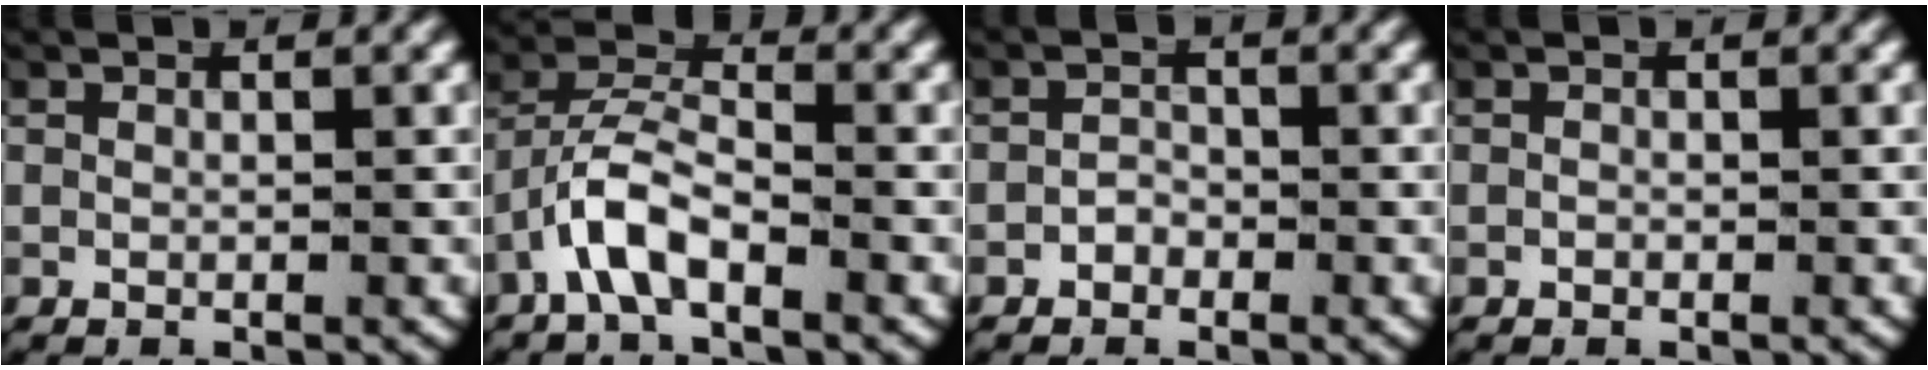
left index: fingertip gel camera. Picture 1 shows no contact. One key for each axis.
{"total": 4.0, "fx": -1.0, "fy": 2.5, "fz": 2.9, "tx": -0.068, "ty": -0.004, "tz": -0.027}
{"total": 1.4, "fx": -0.9, "fy": 1.1, "fz": 0.2, "tx": -0.007, "ty": -0.006, "tz": -0.015}
{"total": 0.0}